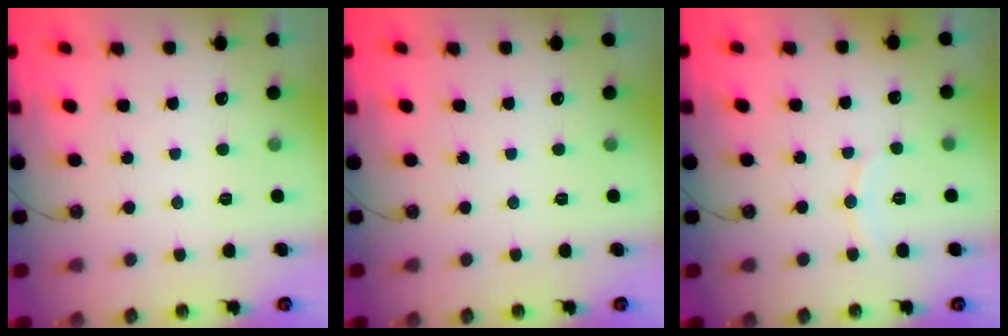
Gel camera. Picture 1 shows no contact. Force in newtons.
{"total": 0.0}
{"total": 5.0, "press": 4.9, "slide": 0.7}